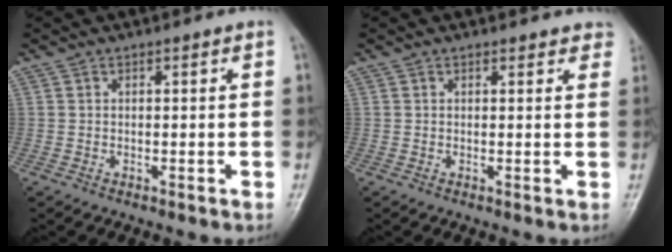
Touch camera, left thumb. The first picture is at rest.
{"total": 3.0, "force": [2.7, 1.4, 0.6], "torque": [0.024, -0.009, 0.014]}